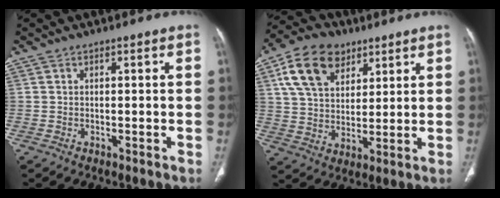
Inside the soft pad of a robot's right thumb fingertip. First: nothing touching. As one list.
[{"total": 14.0, "force": [6.6, 9.3, 8.1], "torque": [-0.133, -0.011, 0.122]}]